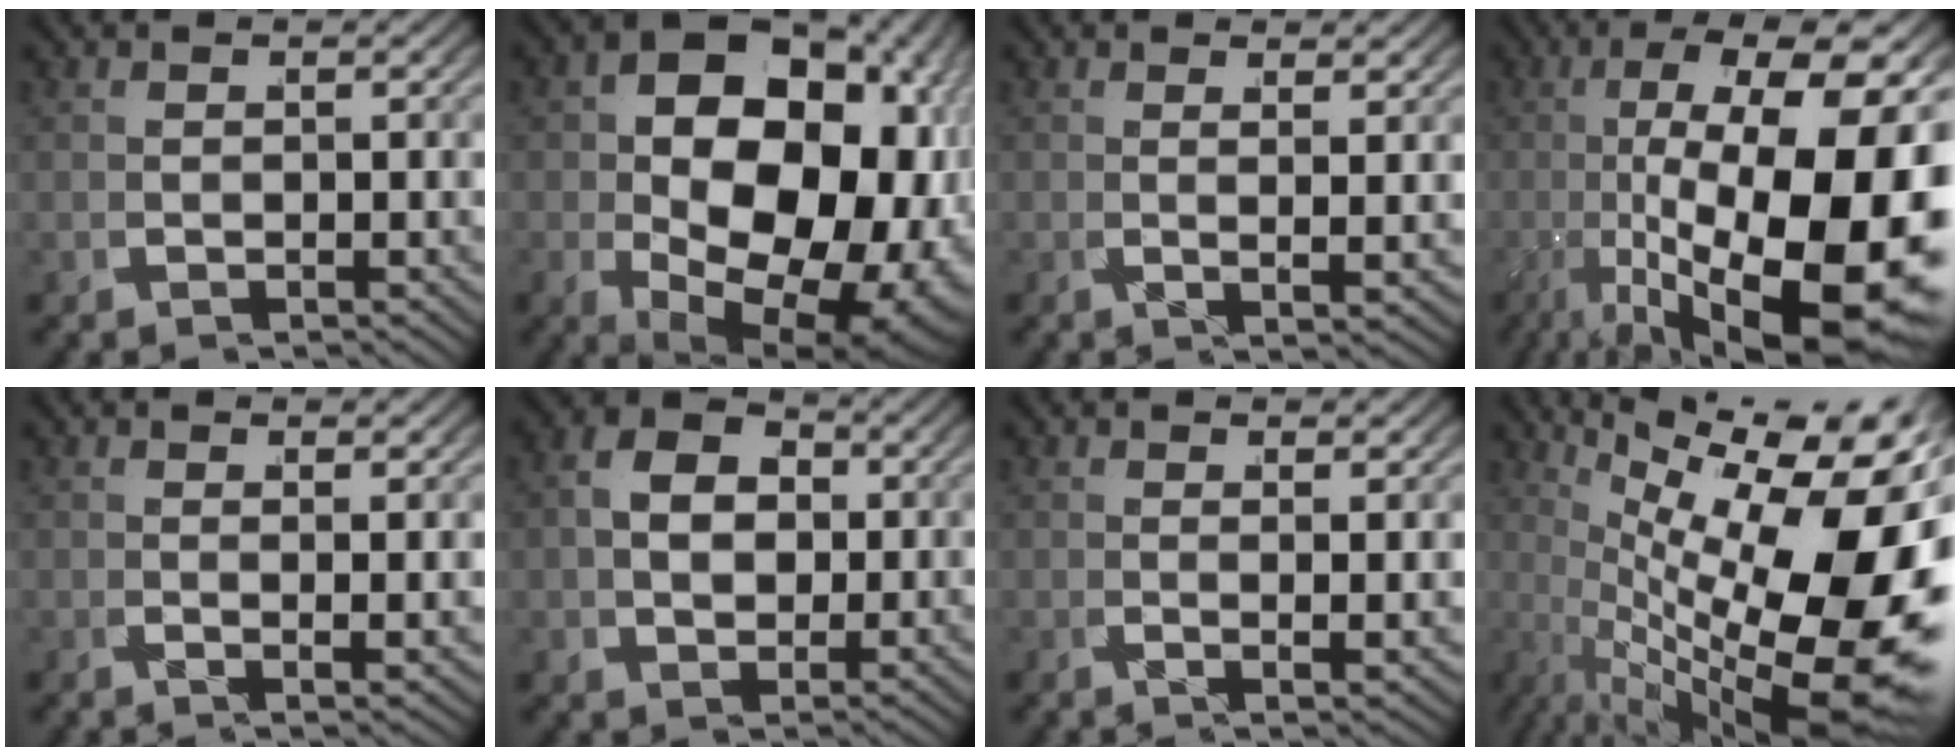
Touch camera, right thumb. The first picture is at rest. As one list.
[{"total": 22.3, "force": [-1.8, 14.7, 16.6], "torque": [-0.293, -0.069, 0.002]}, {"total": 2.1, "force": [0.9, 0.1, 1.9], "torque": [-0.035, -0.006, 0.016]}, {"total": 22.8, "force": [-2.0, 12.5, 19.0], "torque": [-0.331, -0.073, 0.015]}, {"total": 1.5, "force": [0.8, 0.1, 1.3], "torque": [-0.024, -0.006, 0.014]}, {"total": 5.7, "force": [0.9, 4.1, 3.9], "torque": [-0.066, -0.007, 0.019]}, {"total": 1.8, "force": [0.8, 0.1, 1.6], "torque": [-0.030, -0.007, 0.015]}, {"total": 21.6, "force": [0.7, 11.5, 18.3], "torque": [-0.268, -0.054, 0.041]}]